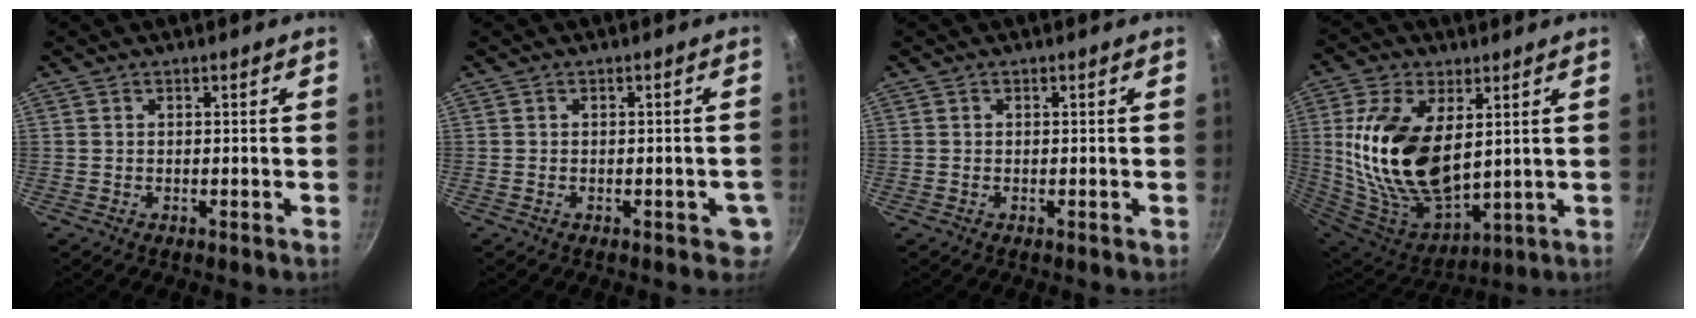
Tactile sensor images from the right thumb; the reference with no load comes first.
{"total": 2.9, "force": [-0.9, 1.7, 2.2], "torque": [-0.010, 0.013, -0.008]}
{"total": 0.0}
{"total": 20.6, "force": [4.2, 11.7, 16.4], "torque": [-0.310, -0.032, 0.095]}